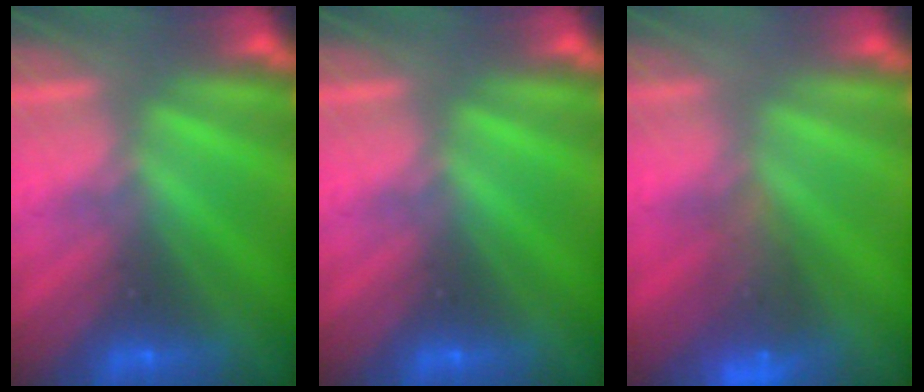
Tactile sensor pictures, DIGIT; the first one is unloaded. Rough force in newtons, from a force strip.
{"total": 0.0}
{"total": 9.0}